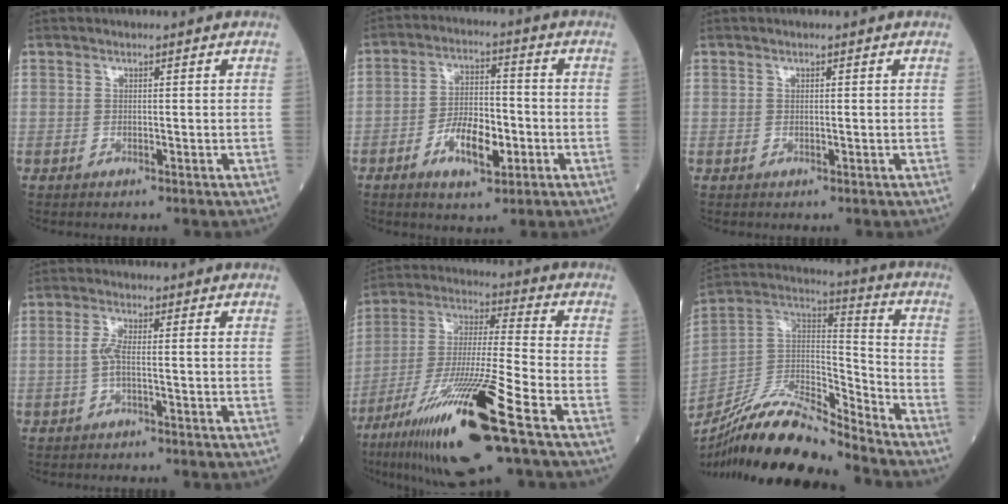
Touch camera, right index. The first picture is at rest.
{"total": 8.2, "force": [-3.2, 3.3, 6.8], "torque": [-0.124, 0.007, -0.055]}
{"total": 0.0}
{"total": 2.6, "force": [-0.6, 0.2, 2.5], "torque": [-0.053, 0.003, -0.015]}
{"total": 20.7, "force": [-10.9, 1.0, 17.6], "torque": [-0.331, -0.048, -0.197]}
{"total": 17.9, "force": [-15.4, 2.2, 8.9], "torque": [-0.166, 0.014, -0.286]}